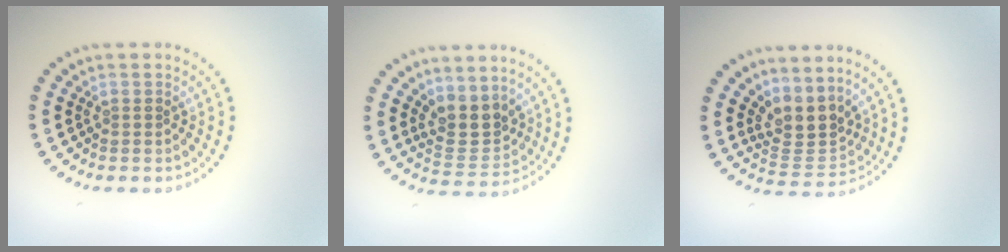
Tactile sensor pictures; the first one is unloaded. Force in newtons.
{"total": 3.5, "press": 3.1, "slide": 1.7}
{"total": 3.5, "press": 2.6, "slide": 2.3}